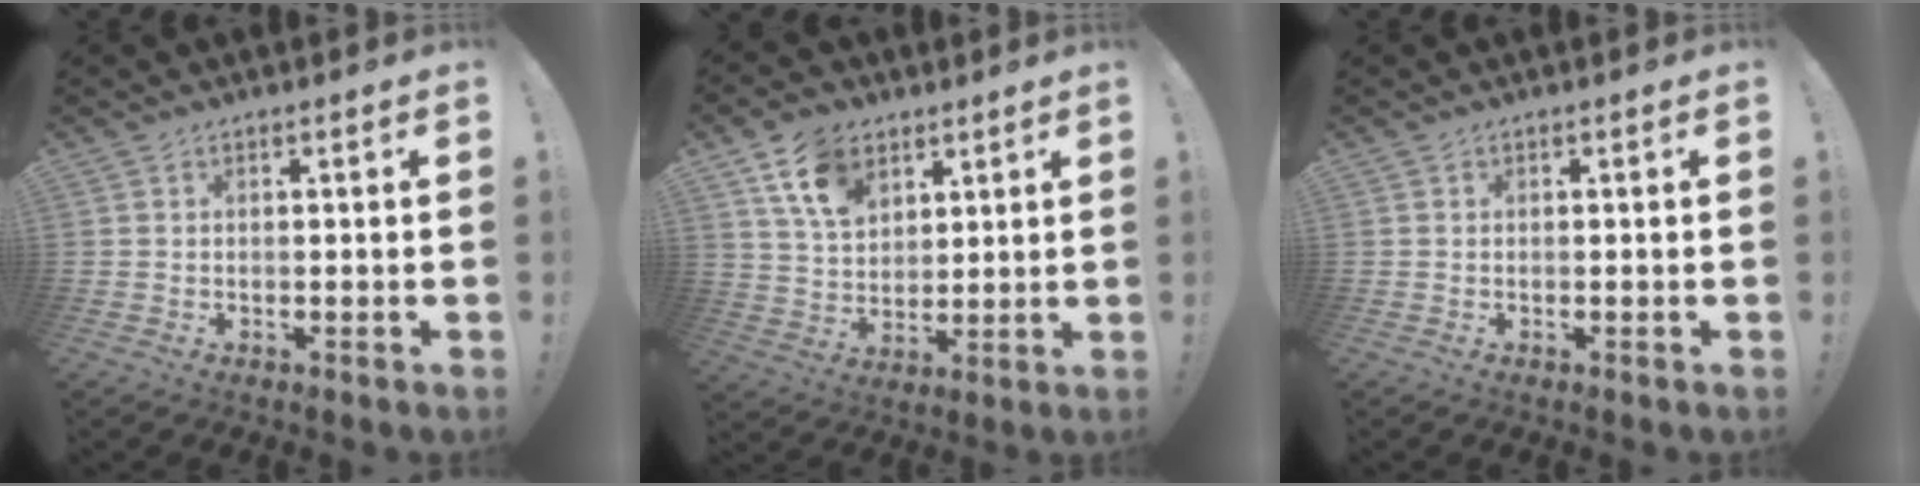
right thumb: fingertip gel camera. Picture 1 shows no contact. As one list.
[{"total": 12.6, "force": [7.3, 8.5, 5.9], "torque": [-0.100, -0.030, 0.142]}, {"total": 0.0}]